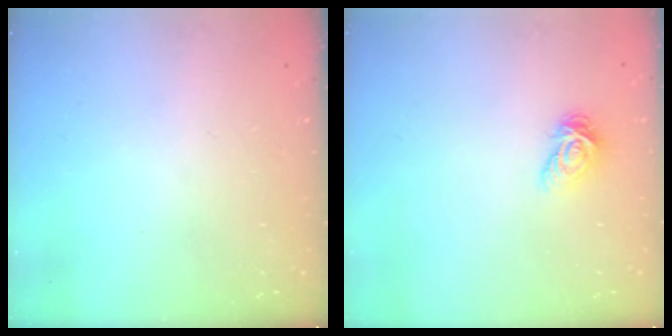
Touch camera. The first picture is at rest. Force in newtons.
{"total": 4.7, "press": 4.7, "slide": 0.0}